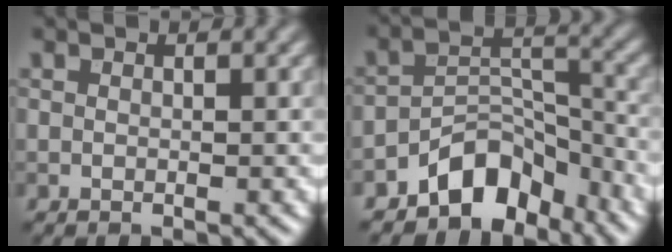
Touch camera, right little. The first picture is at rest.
{"total": 5.7, "force": [-4.4, 3.0, 2.2], "torque": [-0.014, 0.006, -0.082]}